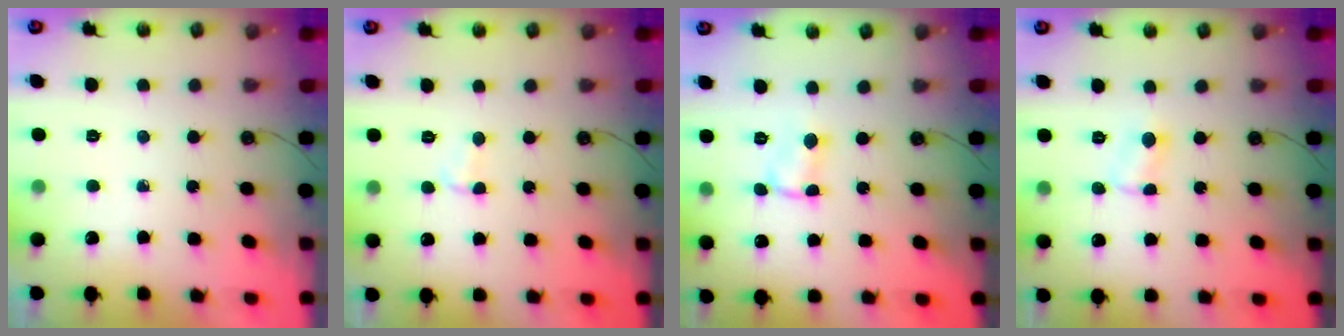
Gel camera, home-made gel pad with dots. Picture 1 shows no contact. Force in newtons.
{"total": 2.8, "press": 2.7, "slide": 0.3}
{"total": 1.1, "press": 0.9, "slide": 0.7}
{"total": 2.7, "press": 2.6, "slide": 0.5}